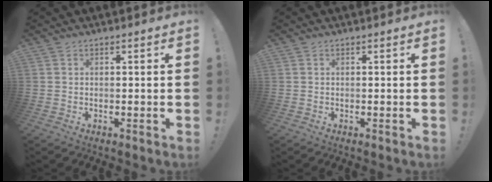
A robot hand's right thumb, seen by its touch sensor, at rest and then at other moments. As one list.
[{"total": 0.0}]